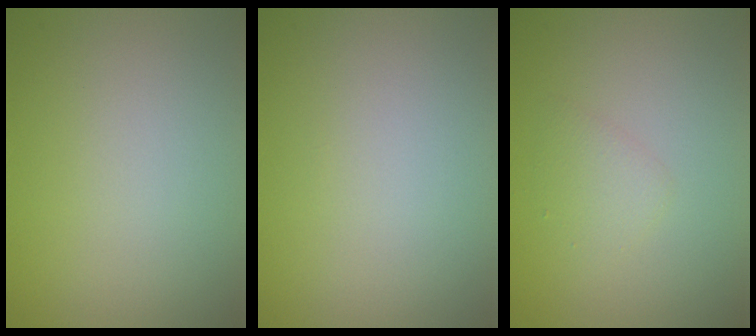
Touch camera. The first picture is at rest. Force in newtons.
{"total": 0.0}
{"total": 1.4, "press": 1.4, "slide": 0.0}